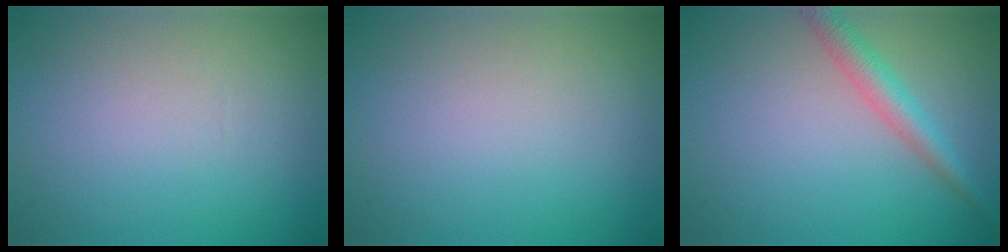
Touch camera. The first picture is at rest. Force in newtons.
{"total": 0.0}
{"total": 2.8, "press": 2.8, "slide": 0.1}